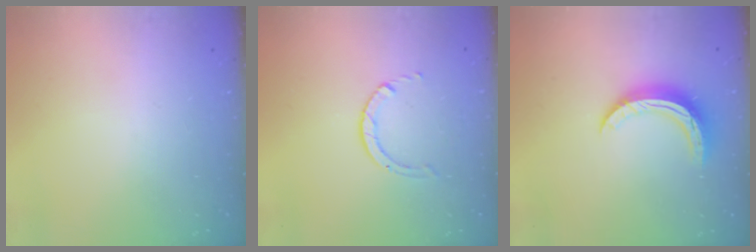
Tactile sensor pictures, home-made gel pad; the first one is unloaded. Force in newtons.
{"total": 1.4, "press": 1.4, "slide": 0.1}
{"total": 10.1, "press": 10.1, "slide": 0.1}